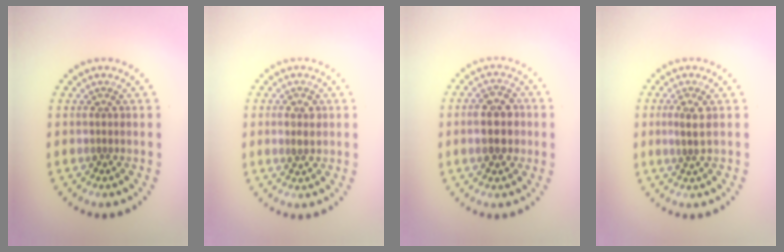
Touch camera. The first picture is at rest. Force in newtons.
{"total": 1.8, "press": 1.8, "slide": 0.2}
{"total": 3.9, "press": 3.9, "slide": 0.4}
{"total": 1.8, "press": 1.6, "slide": 0.8}